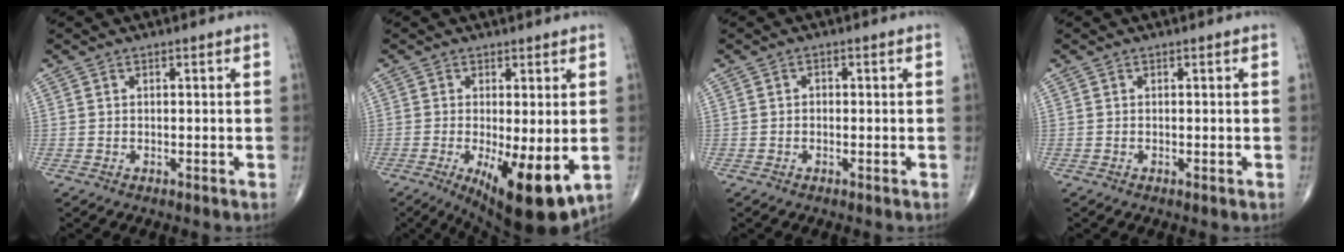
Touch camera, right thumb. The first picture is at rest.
{"total": 12.5, "force": [-3.0, 4.0, 11.4], "torque": [-0.171, -0.027, -0.034]}
{"total": 0.7, "force": [-0.1, 0.6, 0.4], "torque": [0.001, 0.003, -0.007]}
{"total": 0.0}